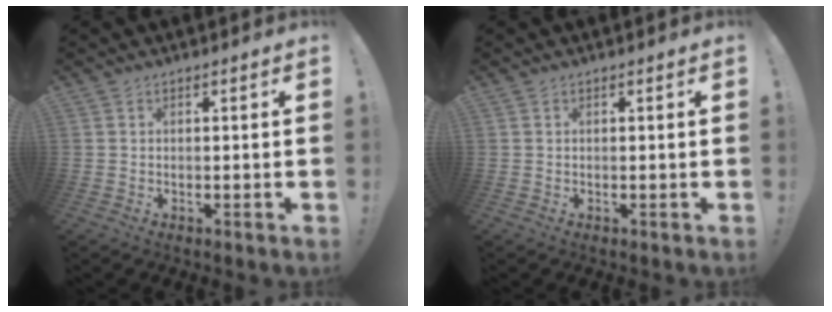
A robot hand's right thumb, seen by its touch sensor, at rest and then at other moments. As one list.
[{"total": 0.0}]